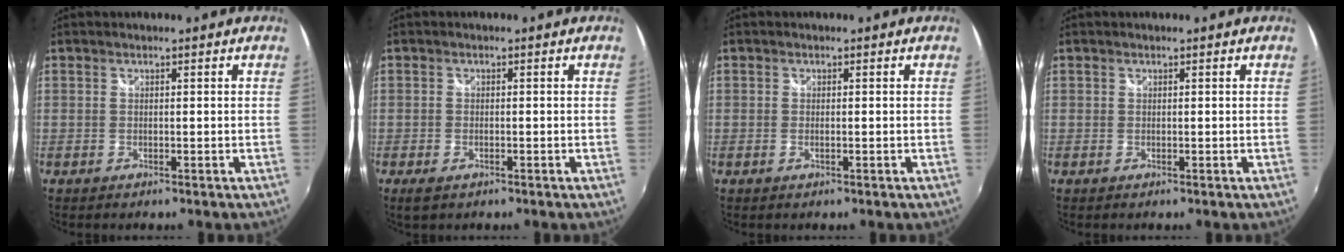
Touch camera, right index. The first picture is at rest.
{"total": 2.3, "force": [-1.4, 1.2, 1.4], "torque": [-0.031, -0.005, -0.024]}
{"total": 0.7, "force": [-0.2, 0.0, 0.6], "torque": [-0.014, 0.001, -0.005]}
{"total": 0.0}